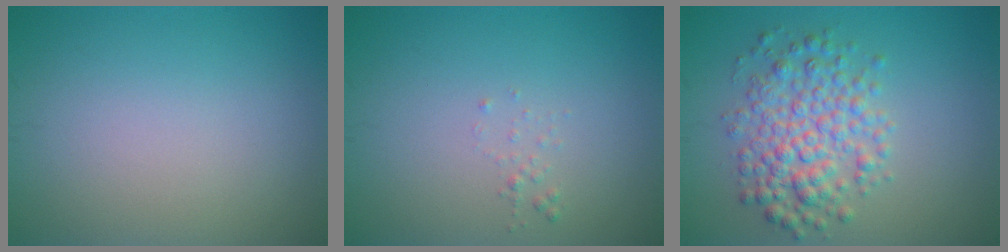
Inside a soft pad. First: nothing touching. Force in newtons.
{"total": 0.6, "press": 0.6, "slide": 0.1}
{"total": 5.2, "press": 5.2, "slide": 0.1}